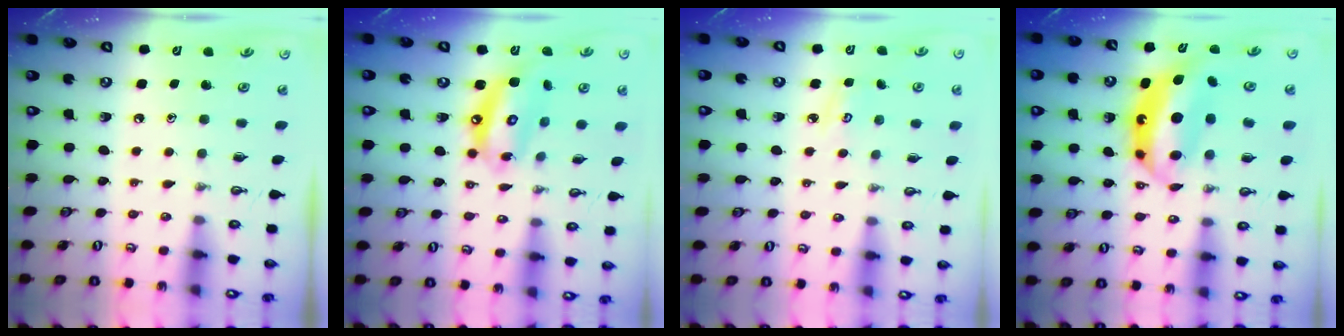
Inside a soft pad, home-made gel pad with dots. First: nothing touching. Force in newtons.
{"total": 13.0, "press": 12.9, "slide": 1.8}
{"total": 3.9, "press": 3.9, "slide": 0.4}
{"total": 9.3, "press": 9.2, "slide": 1.0}